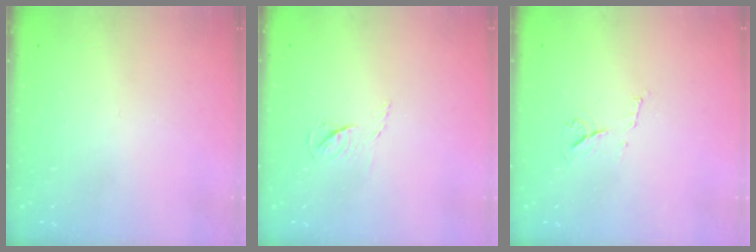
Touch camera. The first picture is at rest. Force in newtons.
{"total": 3.9, "press": 3.8, "slide": 0.4}
{"total": 6.5, "press": 6.5, "slide": 0.8}